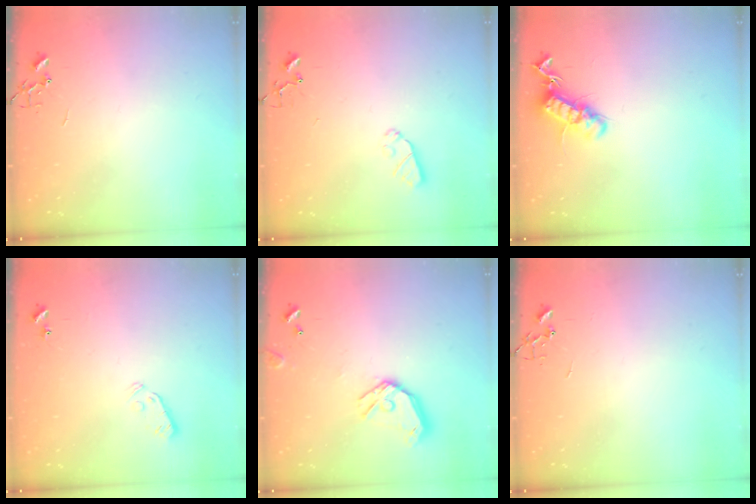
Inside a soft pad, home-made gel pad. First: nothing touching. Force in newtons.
{"total": 6.2, "press": 6.2, "slide": 0.3}
{"total": 13.8, "press": 13.7, "slide": 1.3}
{"total": 3.8, "press": 3.7, "slide": 0.9}
{"total": 13.0, "press": 12.9, "slide": 1.9}
{"total": 0.0}